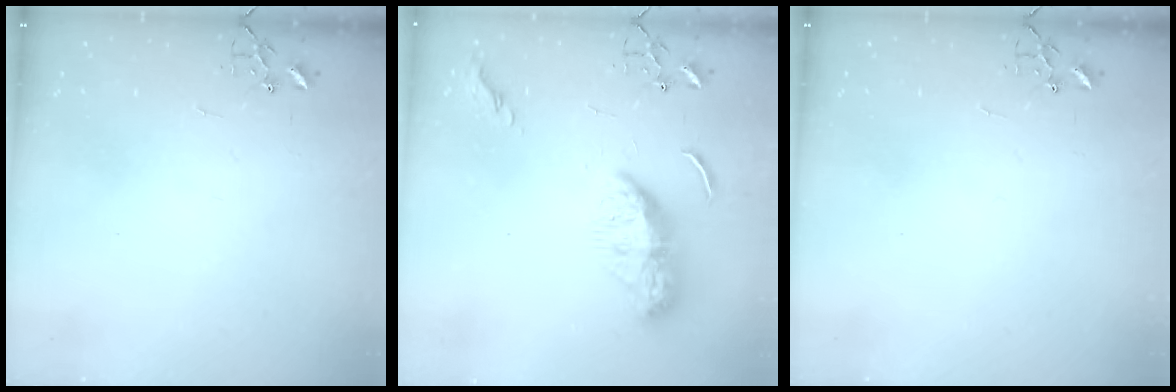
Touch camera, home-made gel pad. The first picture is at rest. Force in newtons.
{"total": 11.4, "press": 11.3, "slide": 0.9}
{"total": 0.0}